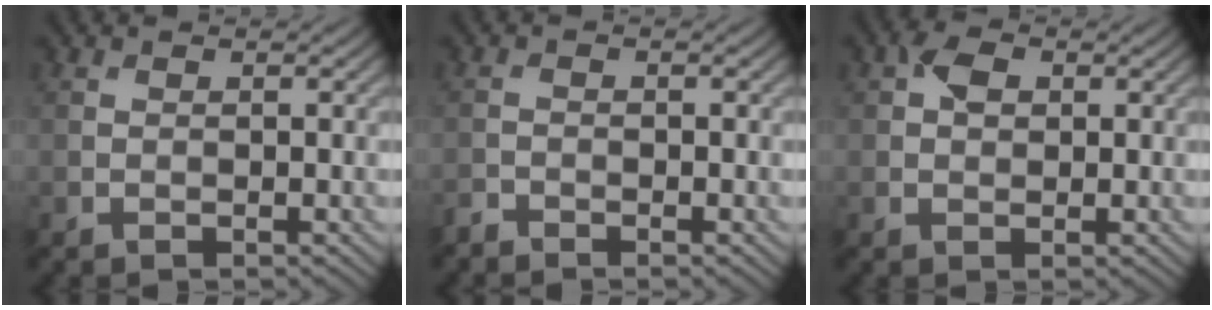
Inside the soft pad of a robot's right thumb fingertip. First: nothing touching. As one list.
[{"total": 1.3, "force": [-1.3, 0.1, 0.1], "torque": [-0.002, -0.003, -0.030]}, {"total": 2.5, "force": [0.7, 1.8, 1.6], "torque": [-0.032, 0.005, 0.007]}]